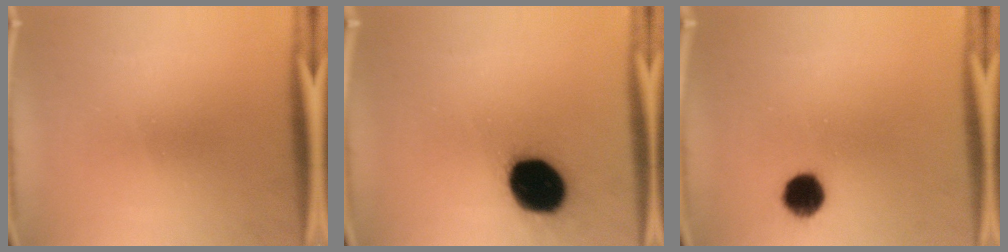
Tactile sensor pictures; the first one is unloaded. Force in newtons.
{"total": 18.6}
{"total": 7.0}